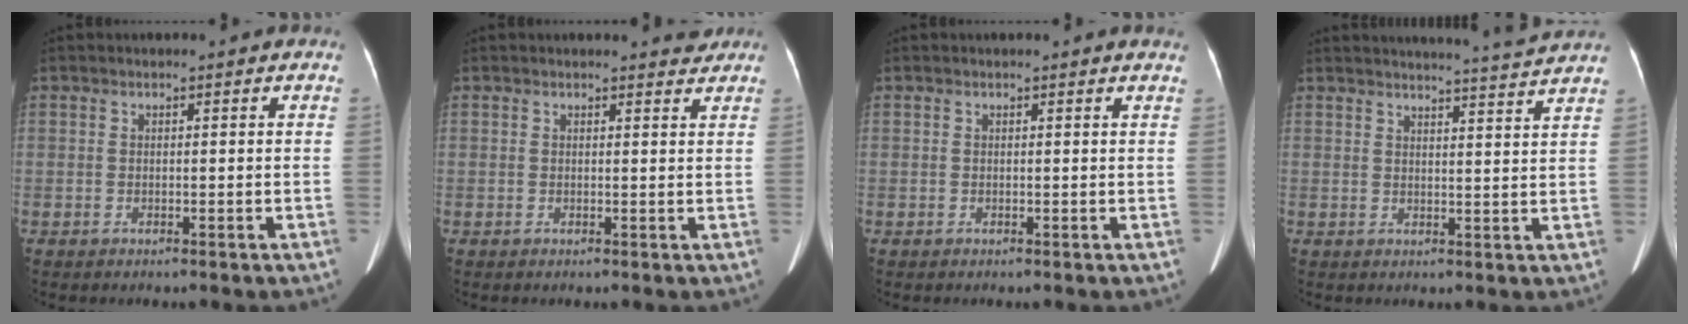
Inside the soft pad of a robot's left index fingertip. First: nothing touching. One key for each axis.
{"total": 2.1, "fx": 2.0, "fy": 0.4, "fz": 0.3, "tx": -0.007, "ty": -0.006, "tz": 0.019}
{"total": 1.1, "fx": 1.0, "fy": 0.0, "fz": 0.3, "tx": -0.017, "ty": -0.004, "tz": 0.006}
{"total": 8.6, "fx": 8.1, "fy": -1.9, "fz": 1.9, "tx": -0.031, "ty": -0.020, "tz": 0.097}